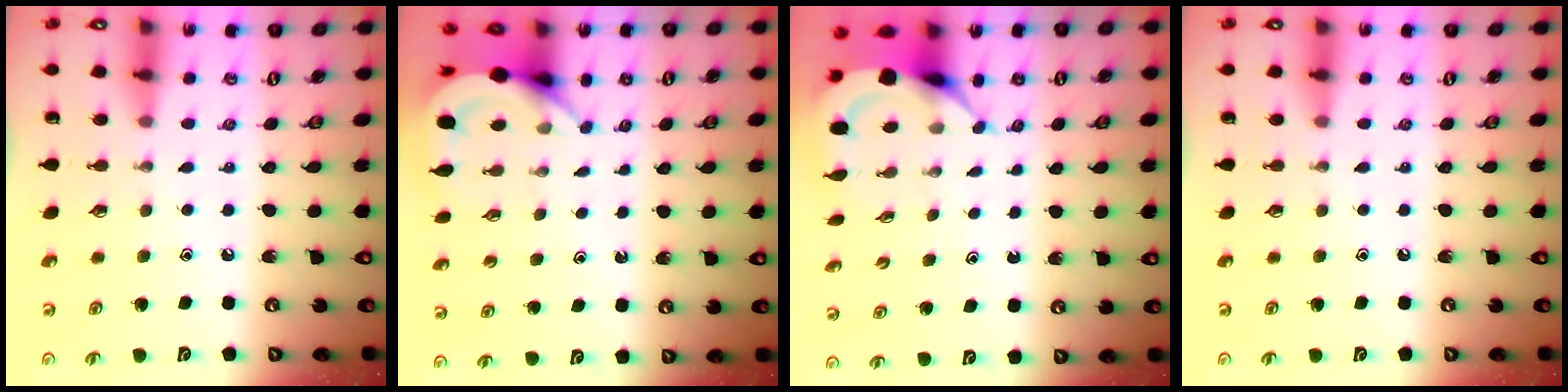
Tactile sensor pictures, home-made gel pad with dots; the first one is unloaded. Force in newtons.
{"total": 4.7, "press": 4.7, "slide": 0.2}
{"total": 6.2, "press": 6.2, "slide": 0.5}
{"total": 0.0}